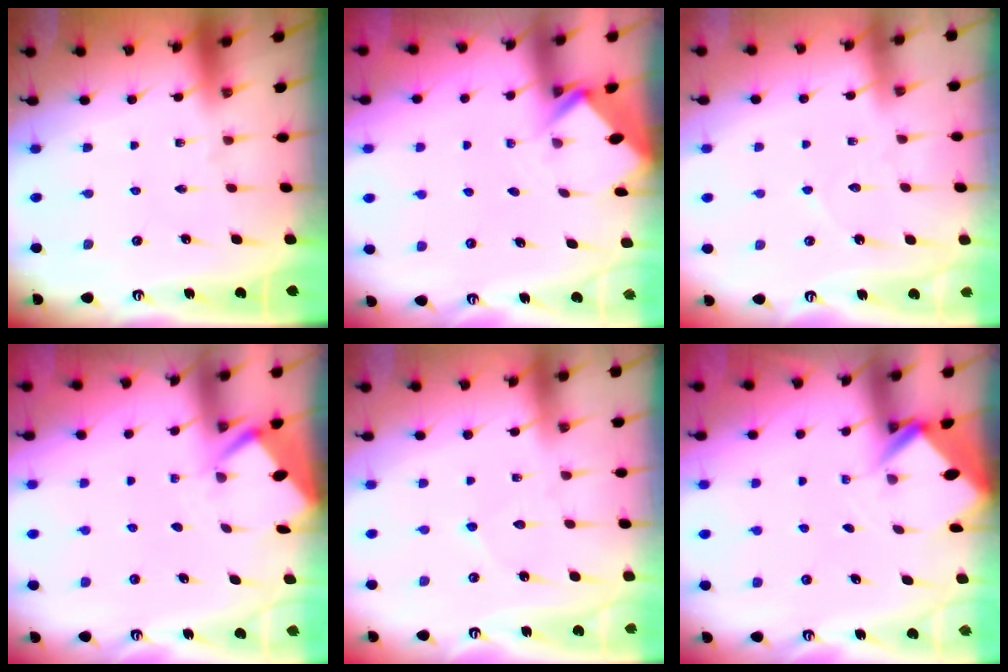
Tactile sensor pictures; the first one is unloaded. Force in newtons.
{"total": 2.8, "press": 2.8, "slide": 0.2}
{"total": 3.4, "press": 3.4, "slide": 0.3}
{"total": 2.8, "press": 2.7, "slide": 0.3}
{"total": 3.5, "press": 3.5, "slide": 0.4}
{"total": 2.4, "press": 2.4, "slide": 0.1}